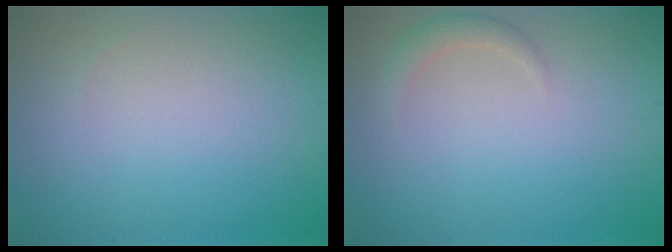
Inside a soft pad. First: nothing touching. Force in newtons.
{"total": 1.5, "press": 1.5, "slide": 0.2}